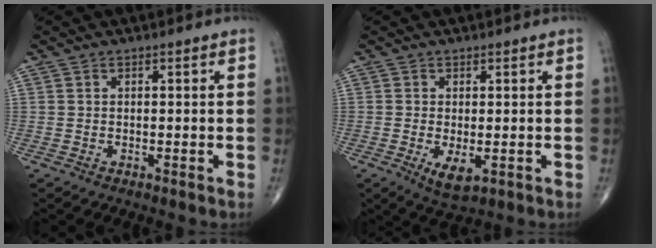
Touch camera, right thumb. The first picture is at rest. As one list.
[{"total": 4.3, "force": [-1.1, 1.9, 3.7], "torque": [-0.065, -0.011, -0.011]}]